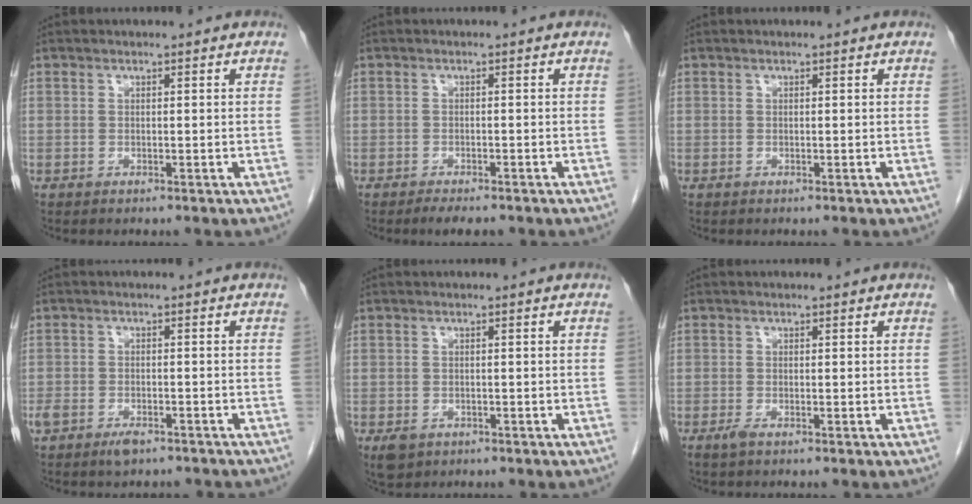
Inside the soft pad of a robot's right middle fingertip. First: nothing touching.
{"total": 2.8, "force": [-2.2, 0.8, 1.5], "torque": [-0.023, -0.004, -0.031]}
{"total": 0.0}
{"total": 5.3, "force": [-4.2, 2.1, 2.4], "torque": [-0.045, 0.000, -0.061]}
{"total": 2.4, "force": [-1.3, 1.7, 1.1], "torque": [-0.021, -0.001, -0.012]}
{"total": 1.0, "force": [-0.7, 0.1, 0.7], "torque": [-0.019, -0.003, -0.013]}